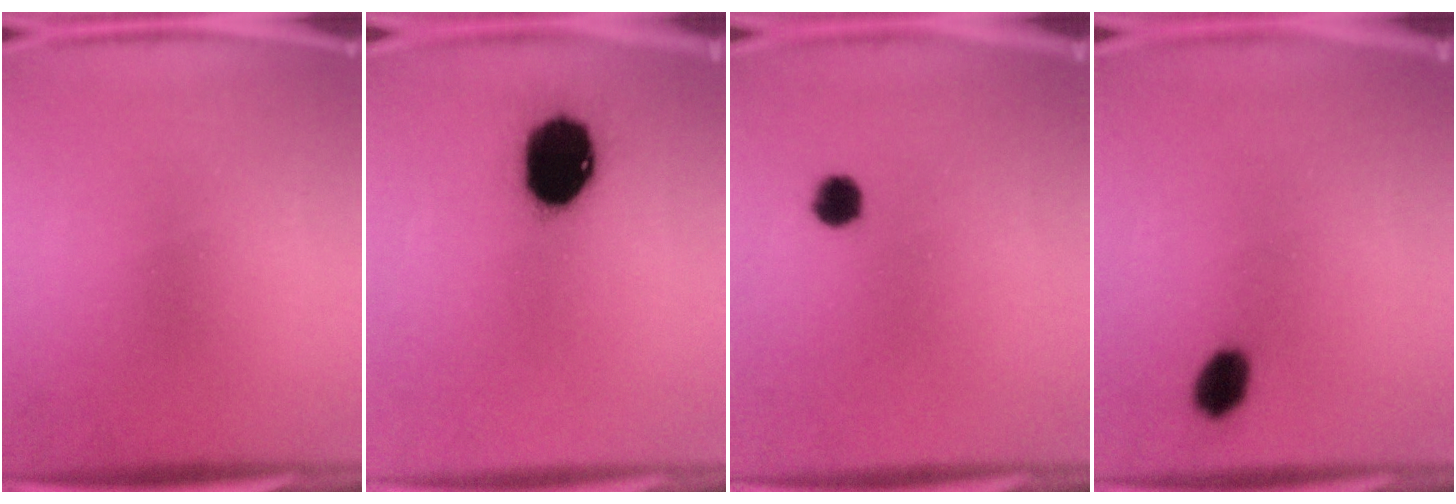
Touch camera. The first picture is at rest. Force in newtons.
{"total": 17.2}
{"total": 3.1}
{"total": 4.6}